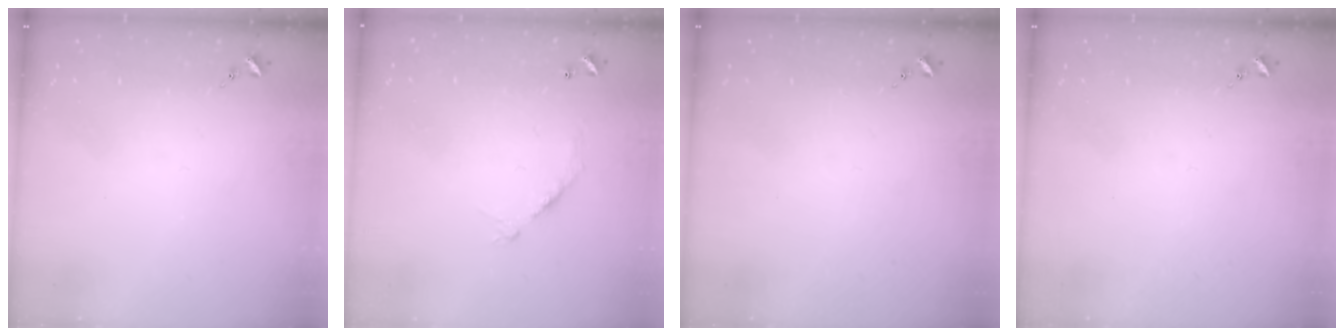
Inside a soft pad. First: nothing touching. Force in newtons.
{"total": 9.1, "press": 9.1, "slide": 0.8}
{"total": 0.0}
{"total": 0.0}